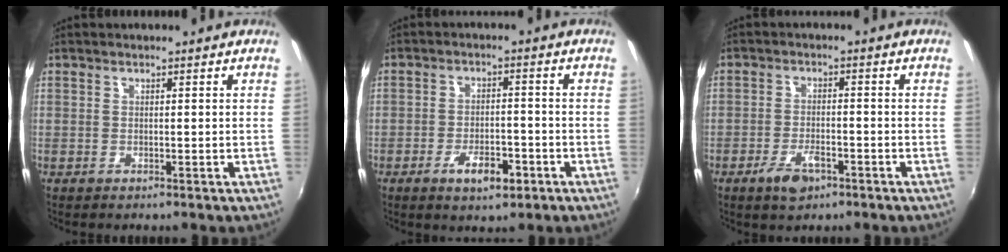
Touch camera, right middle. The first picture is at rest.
{"total": 6.8, "force": [-3.8, 2.5, 5.1], "torque": [-0.101, -0.004, -0.059]}
{"total": 5.0, "force": [-3.1, 2.2, 3.3], "torque": [-0.078, -0.006, -0.053]}